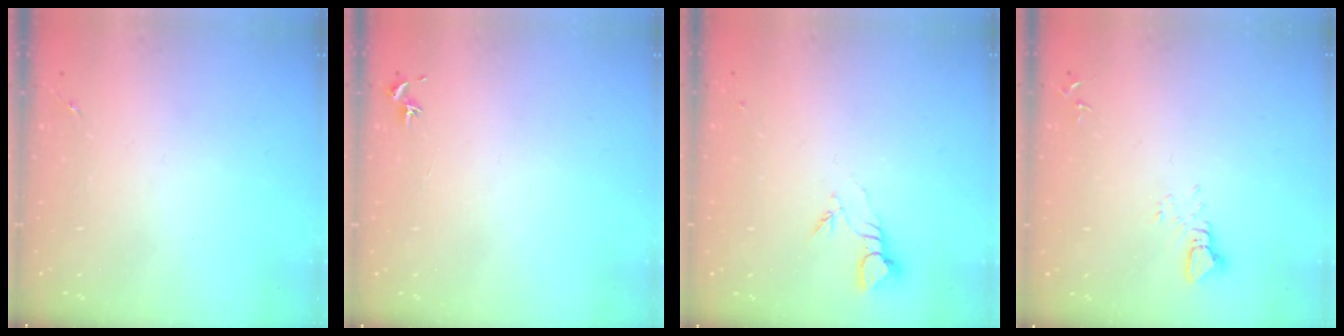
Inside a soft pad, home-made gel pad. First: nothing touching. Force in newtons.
{"total": 0.7, "press": 0.7, "slide": 0.3}
{"total": 3.8, "press": 3.8, "slide": 0.3}
{"total": 2.5, "press": 2.5, "slide": 0.1}